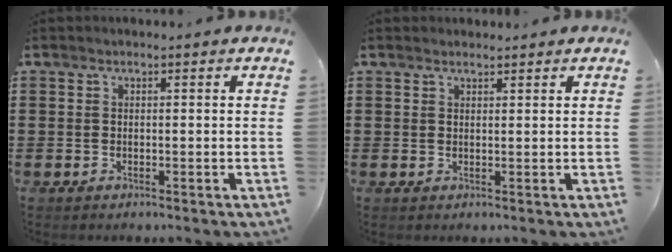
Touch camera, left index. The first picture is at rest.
{"total": 1.0, "force": [1.0, 0.1, 0.3], "torque": [-0.006, -0.001, 0.019]}